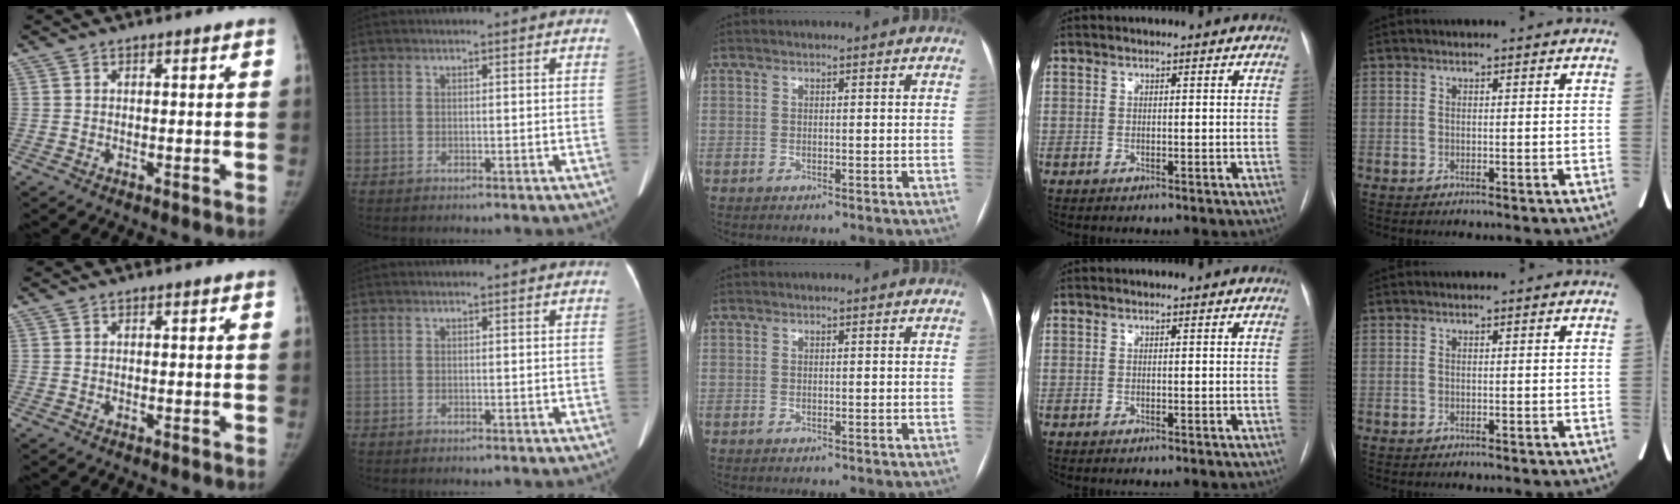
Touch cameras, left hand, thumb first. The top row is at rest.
{}